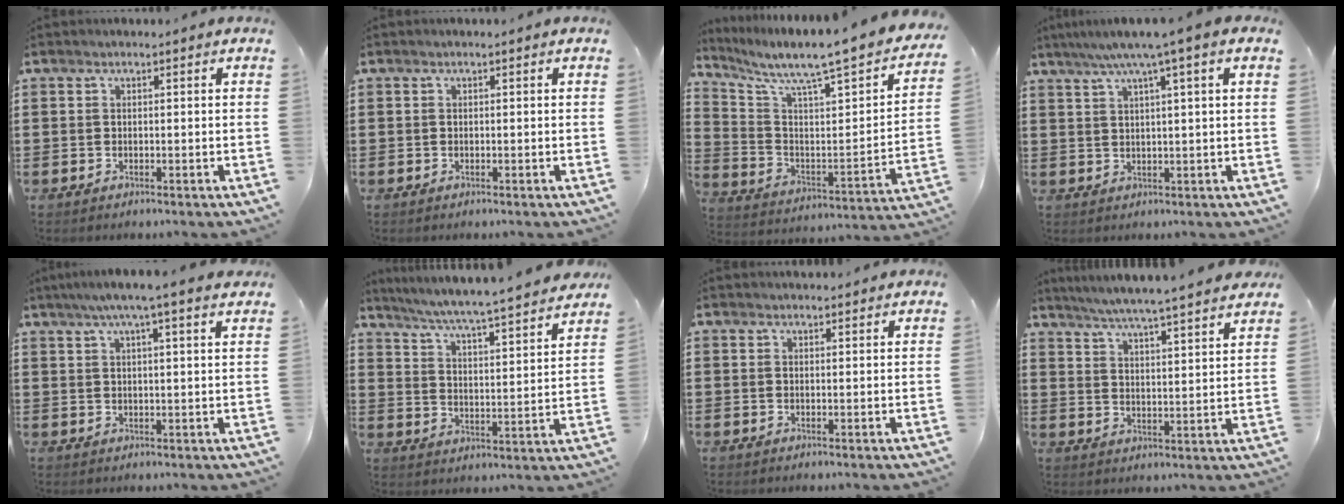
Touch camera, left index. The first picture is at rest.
{"total": 0.0}
{"total": 6.8, "force": [5.8, 0.2, 3.4], "torque": [-0.091, -0.063, 0.083]}
{"total": 4.9, "force": [2.9, -0.5, 4.0], "torque": [-0.085, -0.001, 0.044]}
{"total": 4.8, "force": [3.6, -0.3, 3.2], "torque": [-0.072, -0.006, 0.061]}
{"total": 4.6, "force": [4.2, -0.9, 1.6], "torque": [-0.053, -0.043, 0.060]}
{"total": 1.5, "force": [1.5, 0.2, 0.2], "torque": [-0.006, 0.001, 0.029]}
{"total": 5.2, "force": [4.8, -1.0, 1.6], "torque": [-0.051, -0.039, 0.079]}